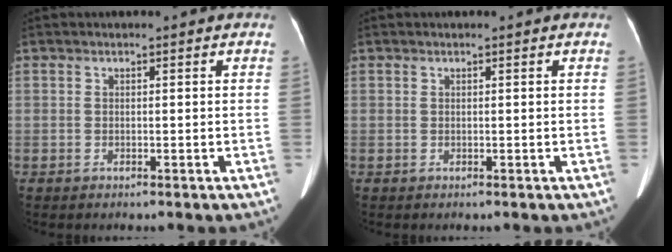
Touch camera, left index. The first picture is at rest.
{"total": 0.0}